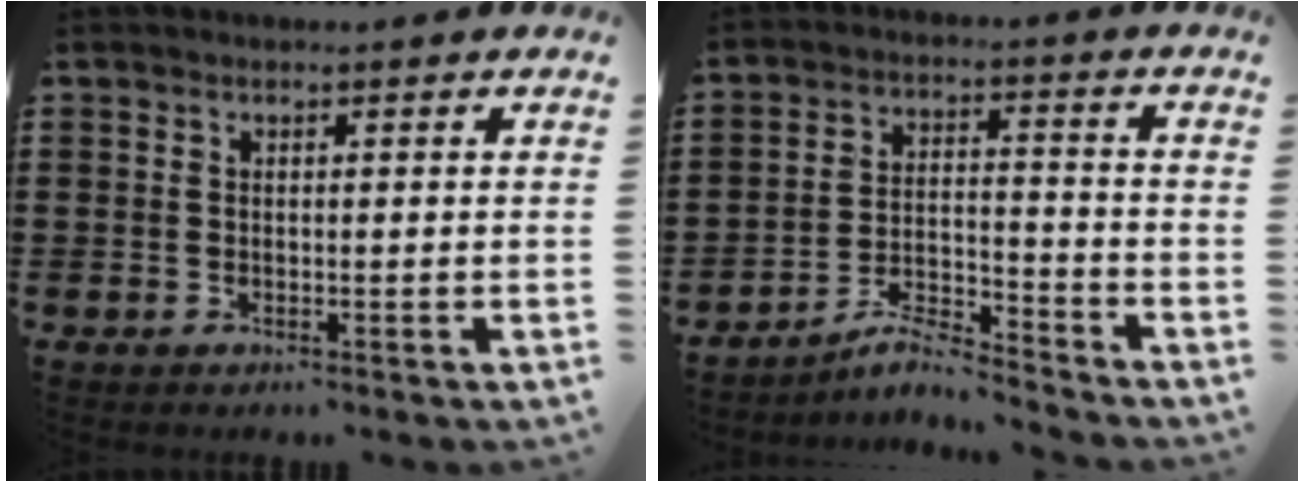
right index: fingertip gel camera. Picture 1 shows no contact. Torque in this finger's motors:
{"motor_torque": [0.40, -0.60, 0.06, -0.01]}